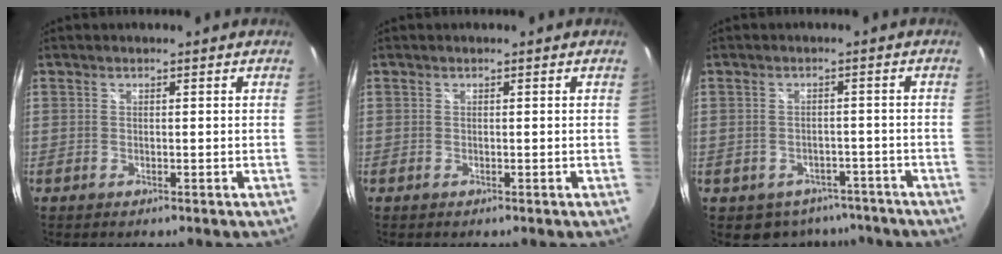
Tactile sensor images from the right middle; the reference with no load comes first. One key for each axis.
{"total": 0.0}
{"total": 7.4, "fx": -5.2, "fy": 5.0, "fz": 1.7, "tx": -0.039, "ty": 0.011, "tz": -0.054}